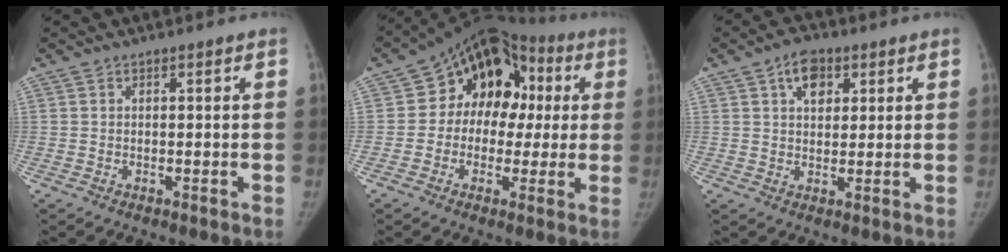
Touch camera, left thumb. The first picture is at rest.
{"total": 15.5, "force": [2.0, 11.7, 9.9], "torque": [-0.081, 0.041, 0.018]}
{"total": 6.0, "force": [2.7, 3.9, 3.7], "torque": [-0.036, -0.003, 0.039]}